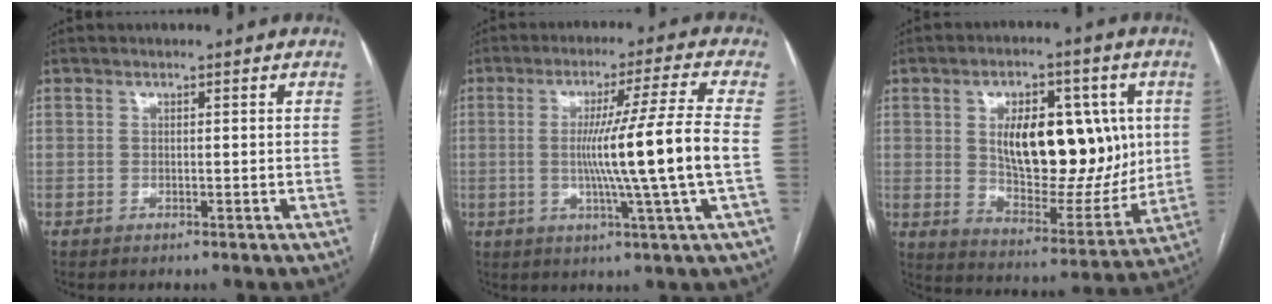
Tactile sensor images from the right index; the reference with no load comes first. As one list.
[{"total": 12.6, "force": [-1.1, -2.8, 12.2], "torque": [-0.205, -0.012, -0.015]}, {"total": 18.3, "force": [3.6, 8.9, 15.6], "torque": [-0.238, 0.001, 0.066]}]